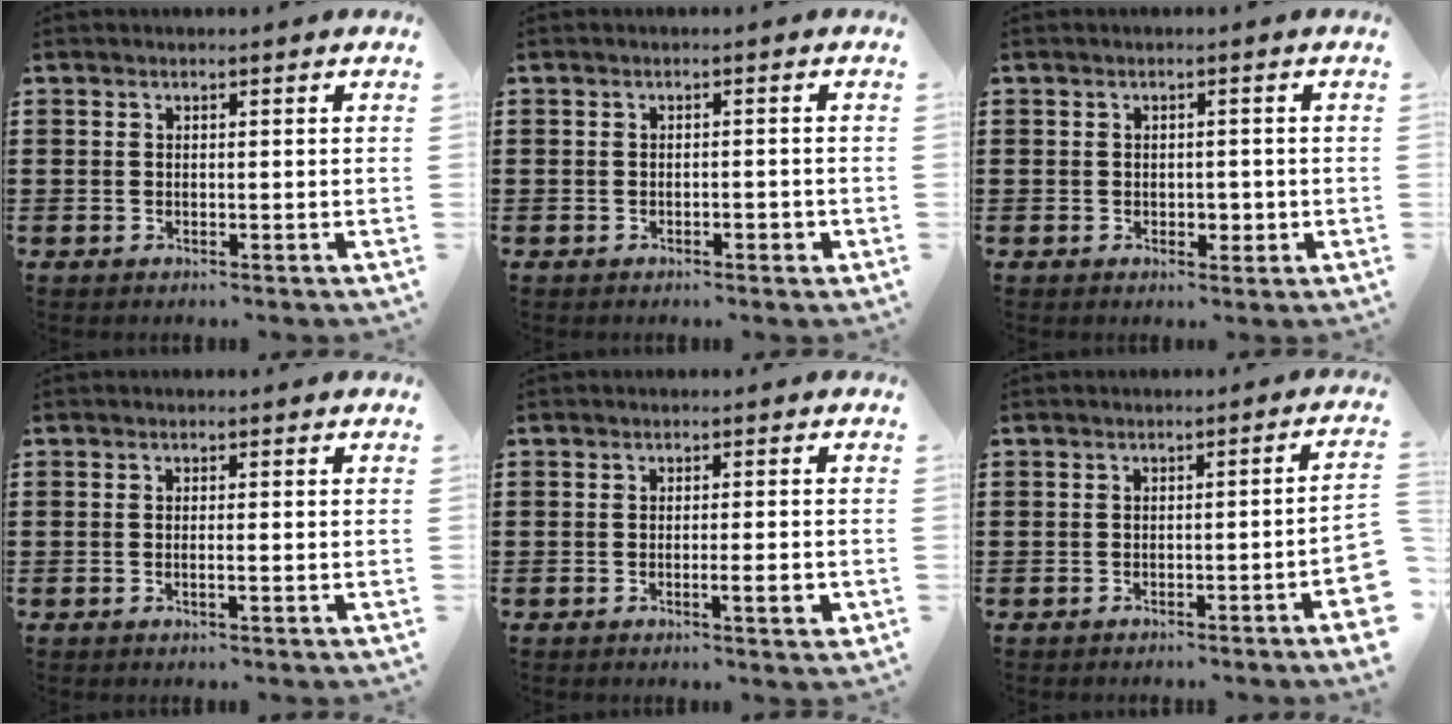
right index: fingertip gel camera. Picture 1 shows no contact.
{"total": 1.3, "force": [-0.7, 0.3, 1.0], "torque": [-0.021, -0.003, -0.013]}
{"total": 2.1, "force": [-0.4, 1.4, 1.6], "torque": [-0.029, 0.003, -0.008]}
{"total": 1.0, "force": [-0.4, -0.1, 0.9], "torque": [-0.015, -0.005, -0.007]}
{"total": 3.5, "force": [-1.1, 0.3, 3.3], "torque": [-0.052, -0.006, -0.018]}
{"total": 3.1, "force": [-1.6, -0.2, 2.7], "torque": [-0.040, -0.007, -0.027]}